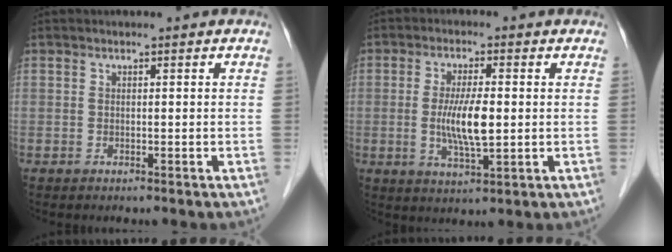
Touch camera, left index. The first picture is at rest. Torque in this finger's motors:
{"motor_torque": [0.80, 0.70, 0.27, 0.07]}